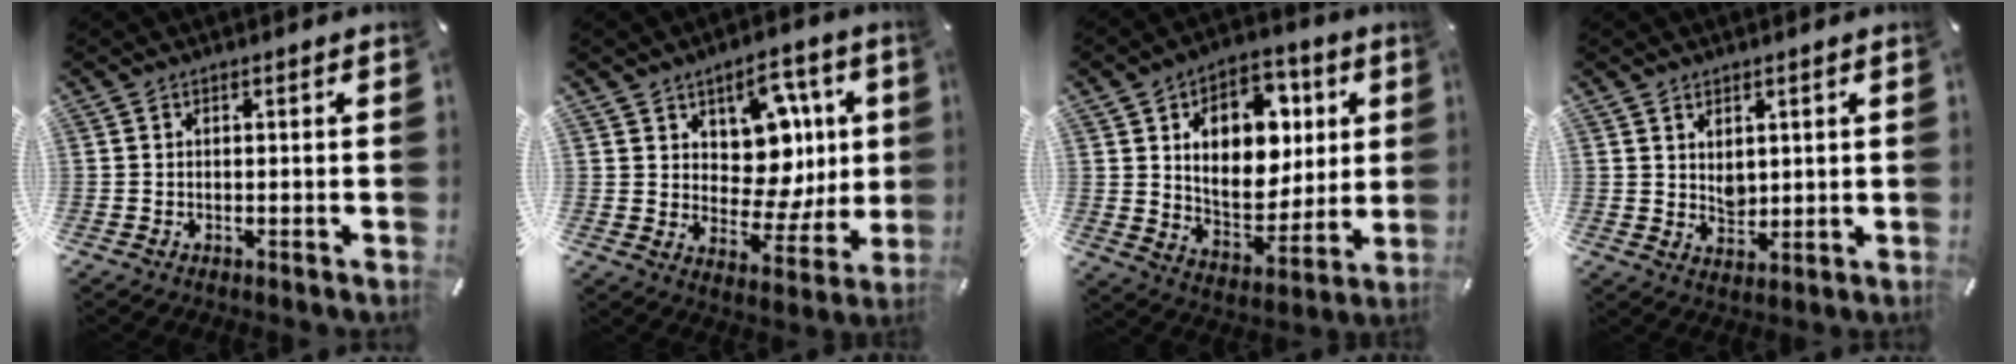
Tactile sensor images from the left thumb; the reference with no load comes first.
{"total": 12.7, "force": [4.5, 10.0, 6.5], "torque": [-0.074, -0.046, 0.086]}
{"total": 16.5, "force": [5.4, 11.8, 10.3], "torque": [-0.149, -0.019, 0.103]}
{"total": 3.7, "force": [2.0, 3.0, 0.9], "torque": [-0.008, -0.008, 0.035]}